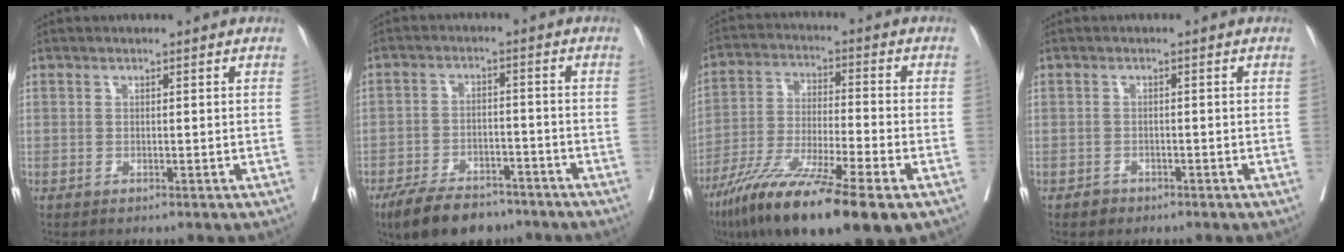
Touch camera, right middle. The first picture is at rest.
{"total": 10.1, "force": [-7.7, 4.6, 4.4], "torque": [-0.076, -0.004, -0.127]}
{"total": 17.3, "force": [-10.8, 1.3, 13.4], "torque": [-0.235, -0.050, -0.190]}
{"total": 1.2, "force": [-0.9, 0.8, 0.1], "torque": [-0.003, 0.001, -0.015]}